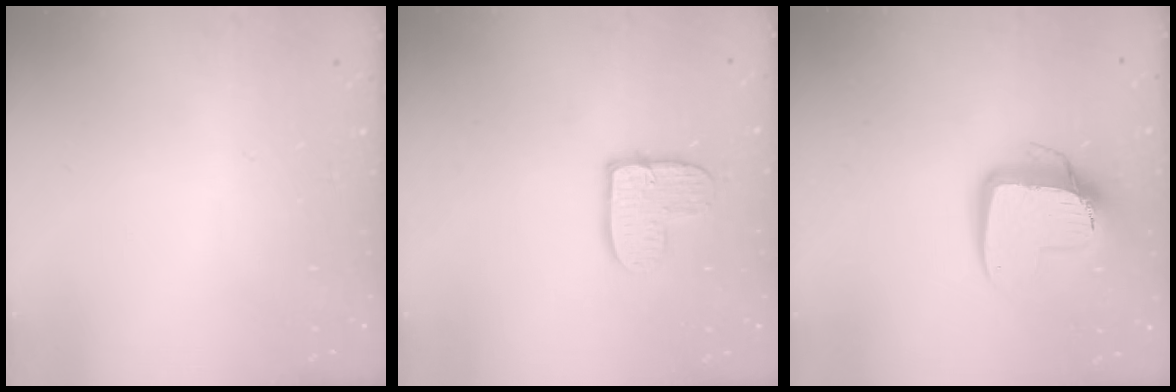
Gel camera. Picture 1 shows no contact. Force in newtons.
{"total": 9.4, "press": 9.3, "slide": 0.7}
{"total": 12.1, "press": 12.0, "slide": 1.2}